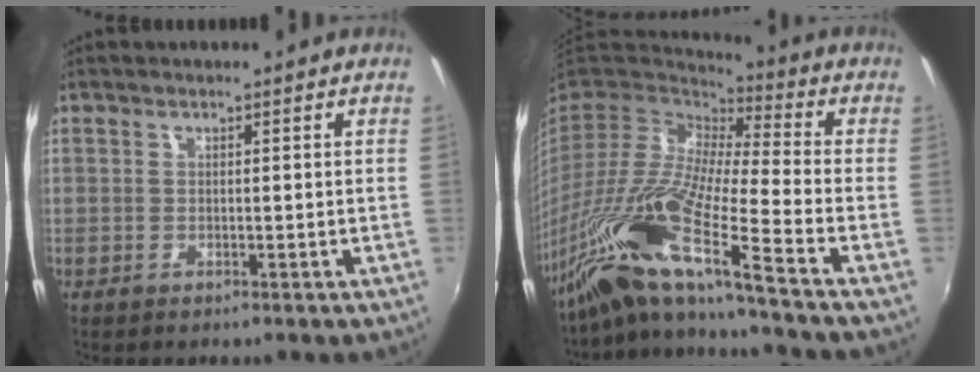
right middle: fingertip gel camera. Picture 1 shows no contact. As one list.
[{"total": 21.2, "force": [-14.3, 0.2, 15.6], "torque": [-0.277, -0.043, -0.284]}]